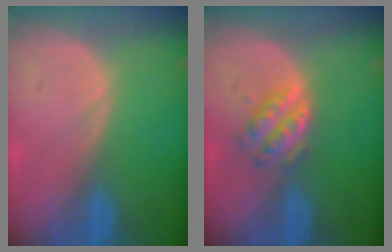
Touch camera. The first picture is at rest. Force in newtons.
{"total": 4.9, "press": 4.3, "slide": 2.3}